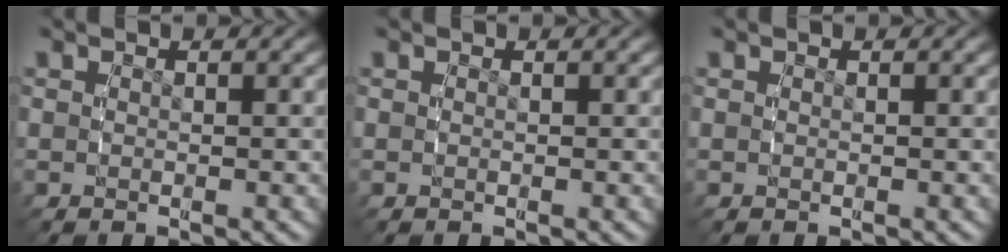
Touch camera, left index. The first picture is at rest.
{"total": 0.0}
{"total": 0.0}